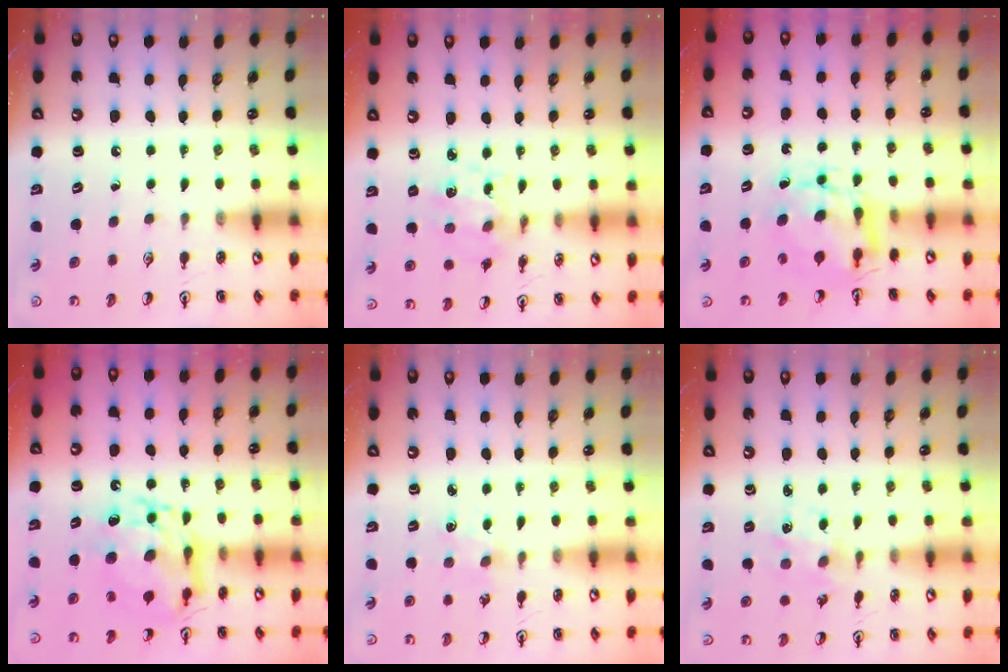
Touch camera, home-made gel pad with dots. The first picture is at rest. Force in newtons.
{"total": 6.6, "press": 6.5, "slide": 1.5}
{"total": 7.5, "press": 7.5, "slide": 0.7}
{"total": 13.5, "press": 13.4, "slide": 1.4}
{"total": 1.4, "press": 1.4, "slide": 0.2}
{"total": 2.0, "press": 2.0, "slide": 0.5}